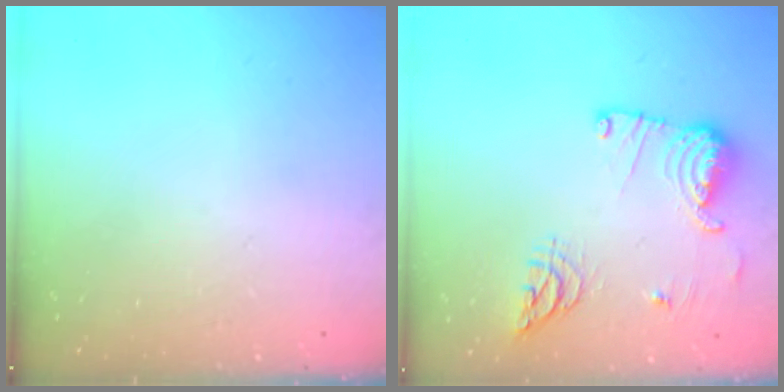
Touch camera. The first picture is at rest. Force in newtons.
{"total": 17.5, "press": 16.1, "slide": 6.9}